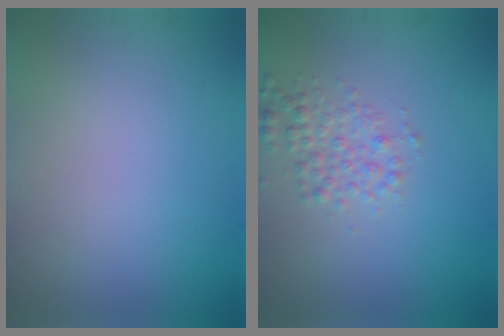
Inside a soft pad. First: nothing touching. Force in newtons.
{"total": 2.4, "press": 2.4, "slide": 0.1}